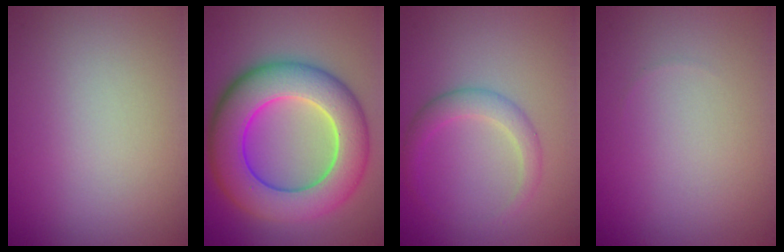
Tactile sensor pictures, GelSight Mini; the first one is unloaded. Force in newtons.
{"total": 10.7, "press": 10.7, "slide": 0.4}
{"total": 2.3, "press": 2.3, "slide": 0.0}
{"total": 0.0}